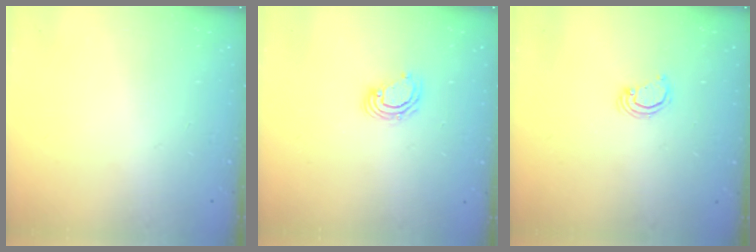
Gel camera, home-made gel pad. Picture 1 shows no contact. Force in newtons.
{"total": 5.6, "press": 5.6, "slide": 0.4}
{"total": 2.3, "press": 2.3, "slide": 0.3}